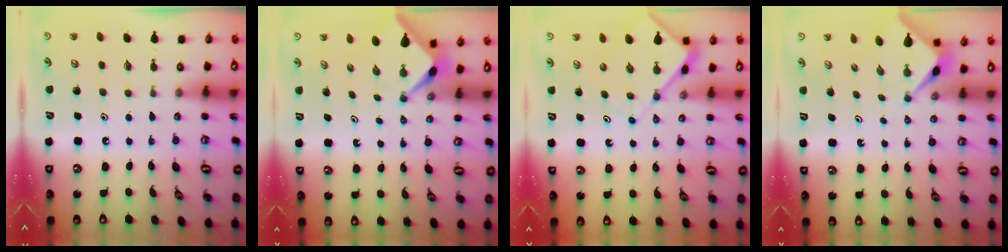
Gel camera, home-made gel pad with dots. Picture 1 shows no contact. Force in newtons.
{"total": 2.5, "press": 2.5, "slide": 0.3}
{"total": 6.4, "press": 6.4, "slide": 0.6}
{"total": 2.6, "press": 2.6, "slide": 0.3}